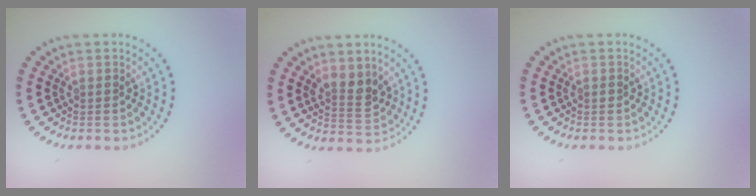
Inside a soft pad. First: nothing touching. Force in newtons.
{"total": 2.6, "press": 2.4, "slide": 1.0}
{"total": 0.5, "press": 0.5, "slide": 0.1}